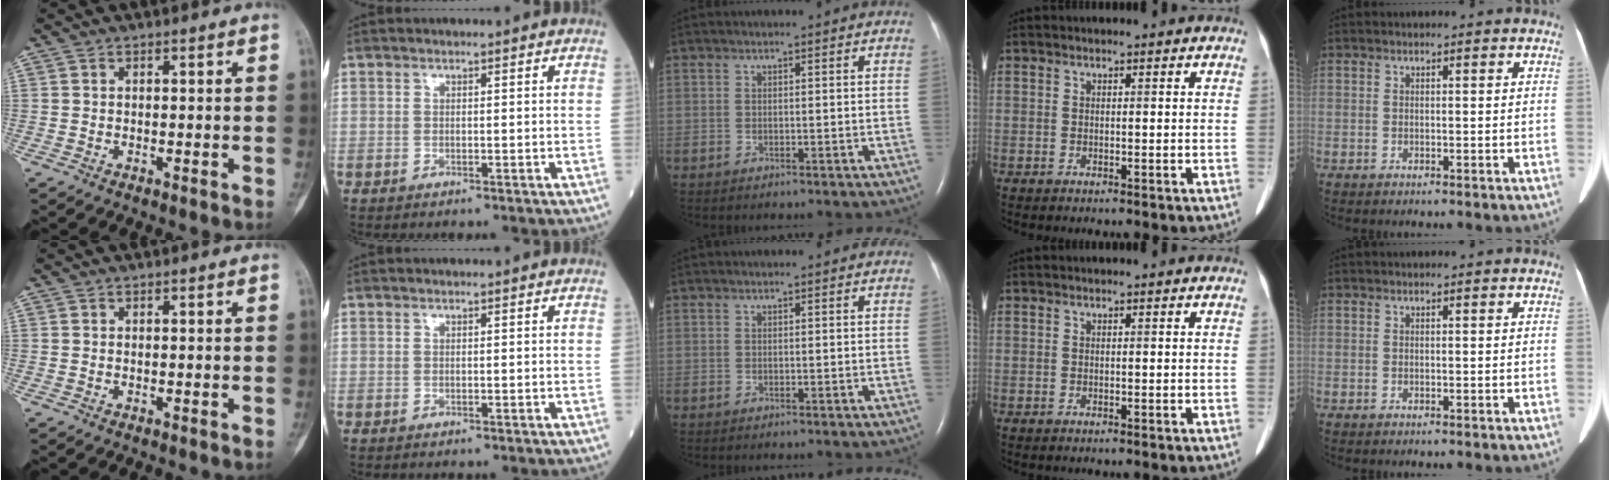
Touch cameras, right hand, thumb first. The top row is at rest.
{}